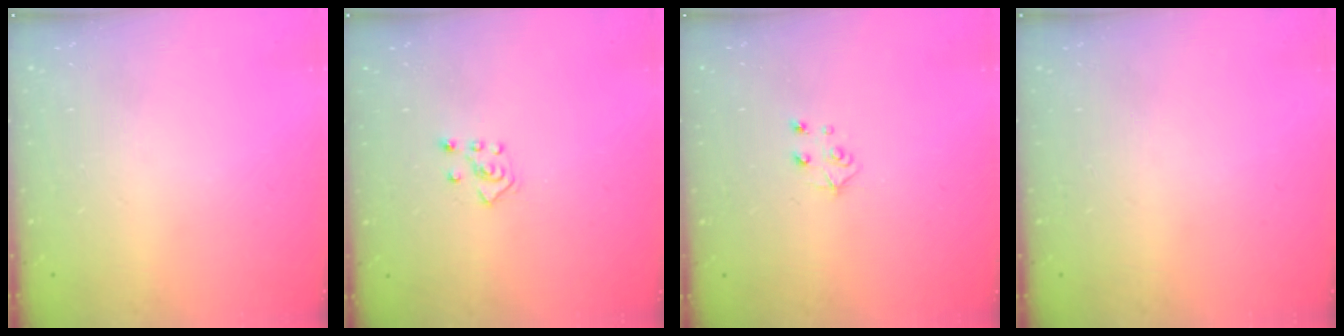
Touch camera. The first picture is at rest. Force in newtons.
{"total": 4.6, "press": 4.5, "slide": 0.8}
{"total": 4.8, "press": 4.8, "slide": 0.4}
{"total": 0.0}